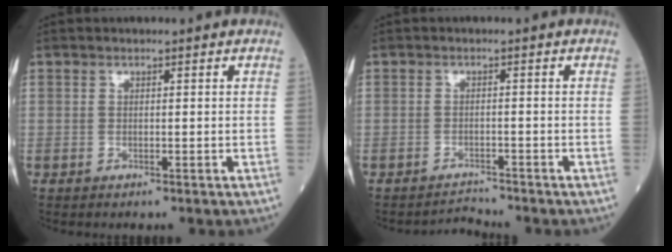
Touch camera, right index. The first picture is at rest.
{"total": 2.1, "force": [-1.9, -0.5, -0.8], "torque": [0.015, -0.011, -0.027]}